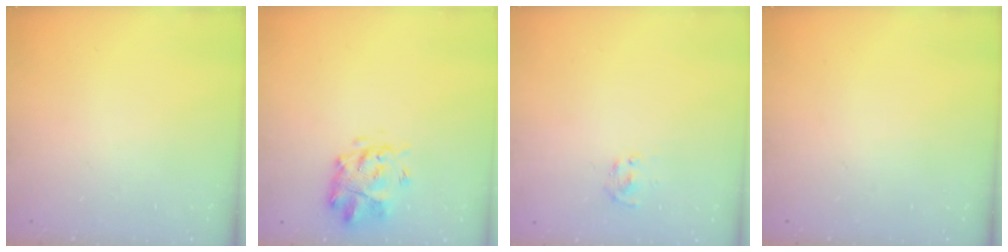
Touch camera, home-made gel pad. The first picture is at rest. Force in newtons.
{"total": 4.7, "press": 4.6, "slide": 1.3}
{"total": 2.0, "press": 1.8, "slide": 0.7}
{"total": 0.0}